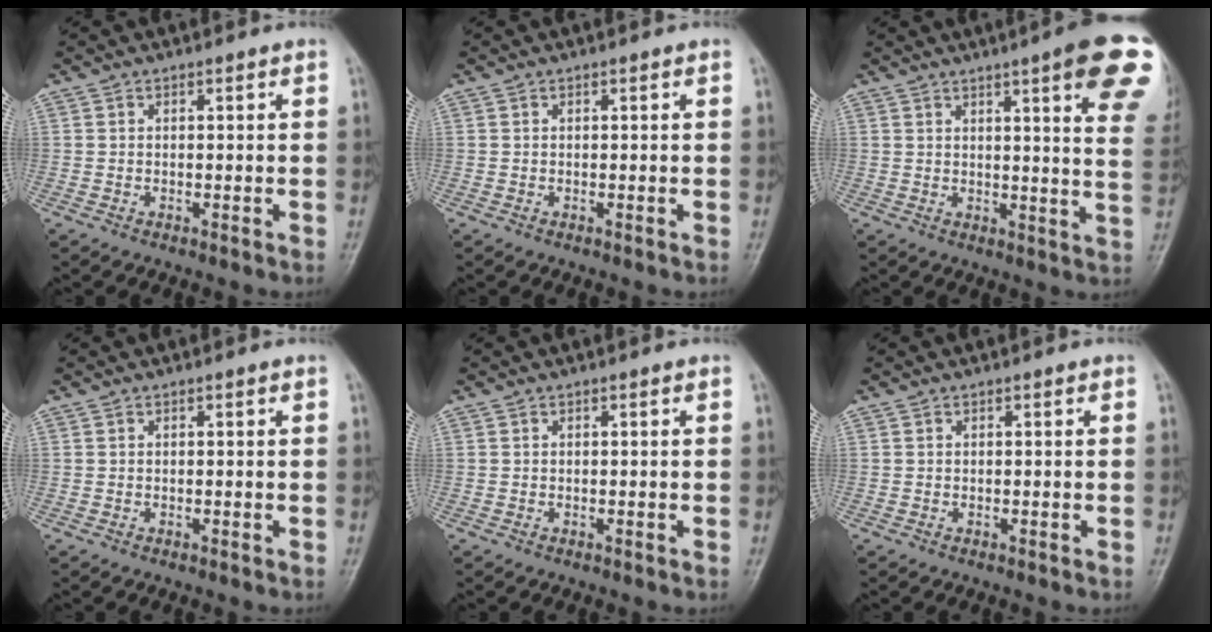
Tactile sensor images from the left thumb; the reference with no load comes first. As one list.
[{"total": 0.0}, {"total": 17.6, "force": [8.9, 2.8, 14.9], "torque": [-0.171, -0.029, 0.097]}, {"total": 0.0}, {"total": 0.0}, {"total": 0.0}]